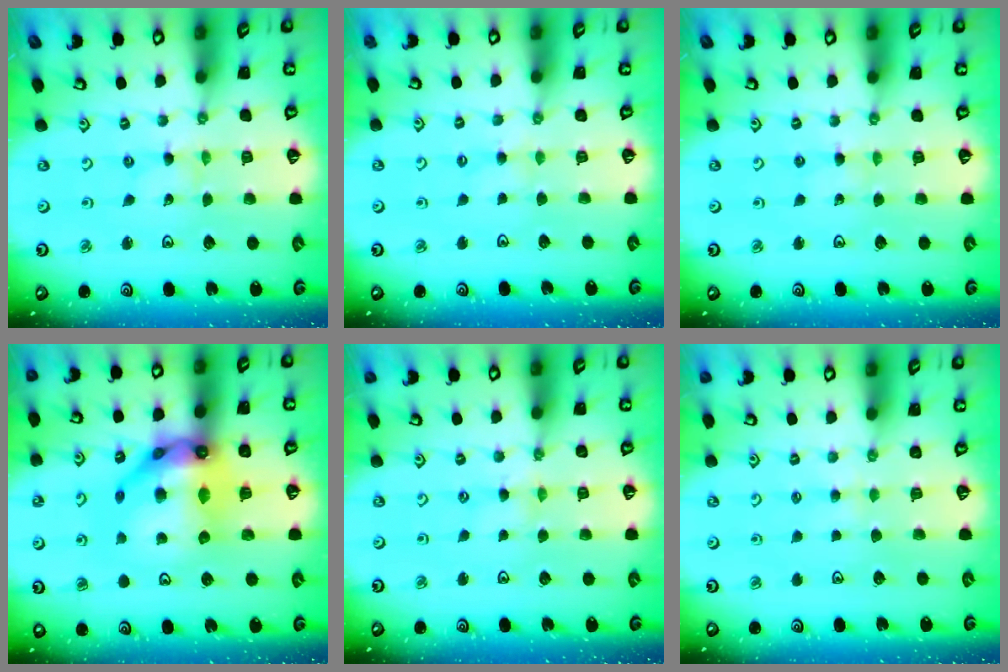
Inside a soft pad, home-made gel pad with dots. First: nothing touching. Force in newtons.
{"total": 2.1, "press": 2.0, "slide": 0.4}
{"total": 2.4, "press": 2.3, "slide": 0.3}
{"total": 17.7, "press": 17.6, "slide": 2.1}
{"total": 2.1, "press": 2.1, "slide": 0.4}
{"total": 1.9, "press": 1.9, "slide": 0.4}